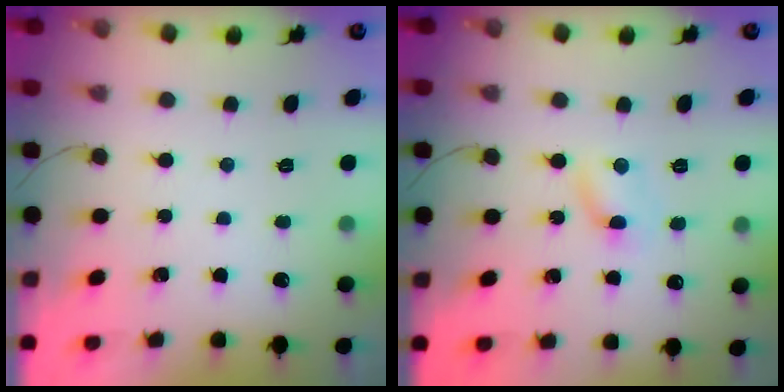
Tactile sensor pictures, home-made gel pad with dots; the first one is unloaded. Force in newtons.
{"total": 4.3, "press": 4.1, "slide": 1.3}